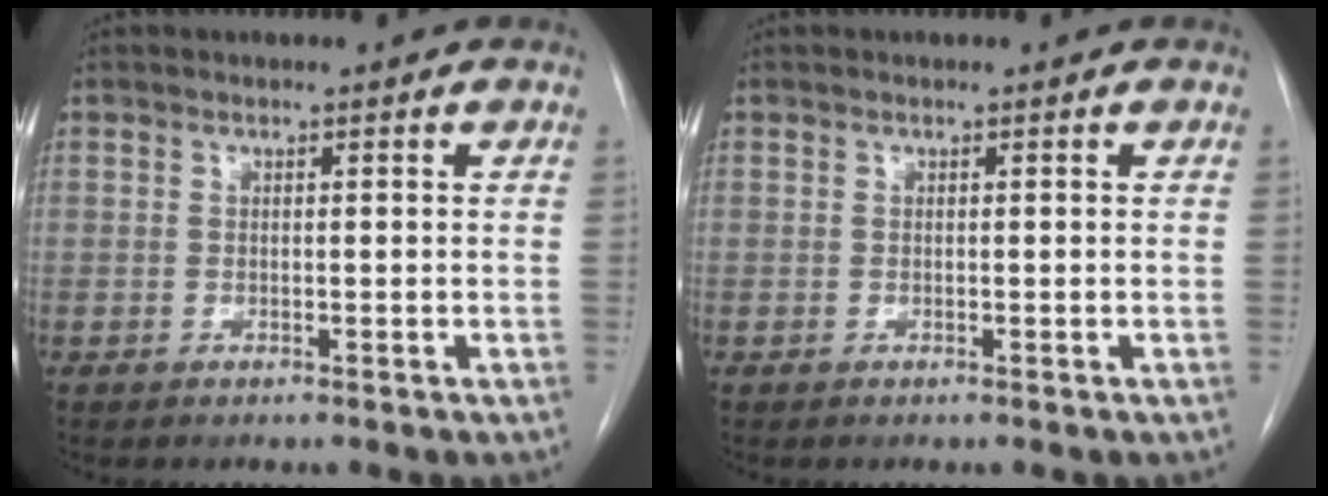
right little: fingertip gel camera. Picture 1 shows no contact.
{"total": 0.0}